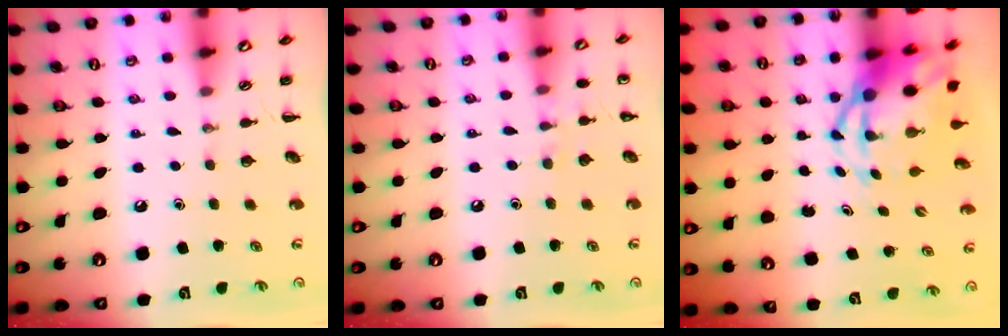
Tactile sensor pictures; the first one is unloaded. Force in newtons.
{"total": 5.0, "press": 4.7, "slide": 1.7}
{"total": 8.3, "press": 8.0, "slide": 2.2}